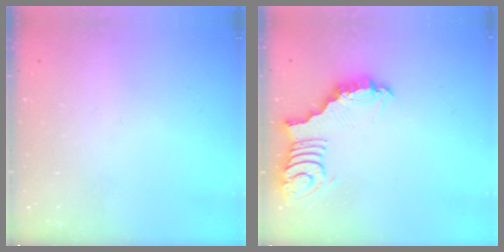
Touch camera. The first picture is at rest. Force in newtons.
{"total": 3.1, "press": 3.1, "slide": 0.3}